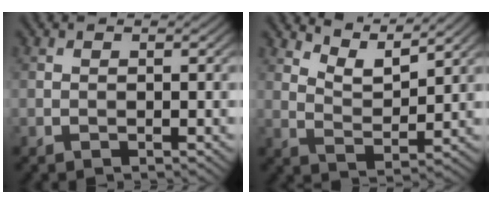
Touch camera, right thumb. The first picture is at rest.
{"total": 5.8, "force": [4.8, 1.3, 2.9], "torque": [-0.067, -0.006, 0.093]}